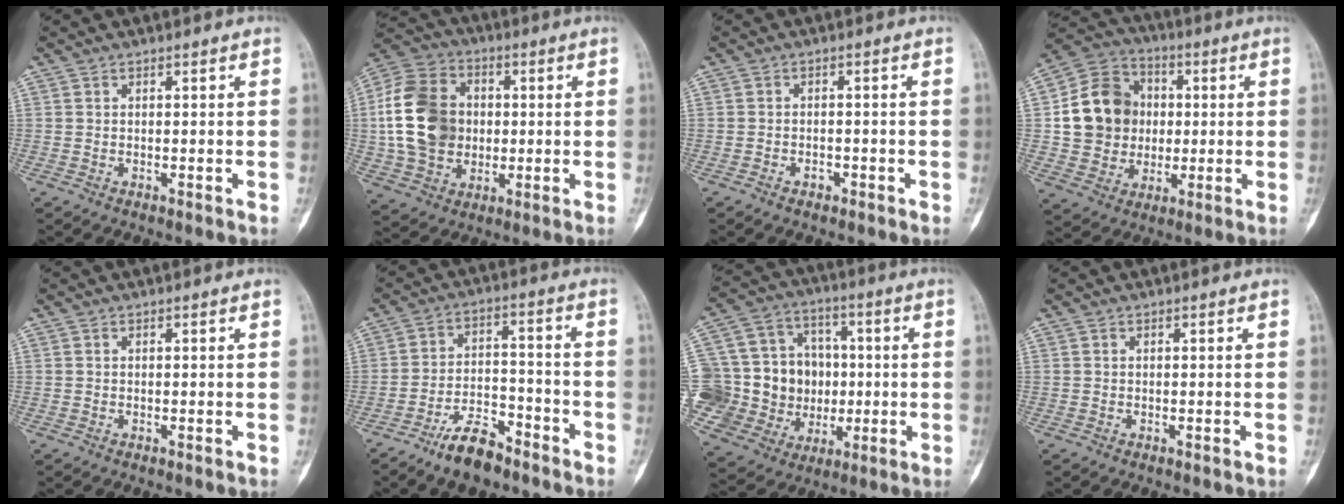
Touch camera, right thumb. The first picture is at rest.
{"total": 17.9, "force": [0.8, 14.0, 11.1], "torque": [-0.194, 0.016, 0.014]}
{"total": 1.6, "force": [-1.0, 1.2, 0.5], "torque": [-0.003, 0.008, -0.016]}
{"total": 15.7, "force": [1.2, 13.8, 7.5], "torque": [-0.101, 0.017, 0.025]}
{"total": 0.0}
{"total": 9.6, "force": [-7.2, 4.1, 5.0], "torque": [-0.070, 0.053, -0.131]}
{"total": 26.9, "force": [-1.8, 21.8, 15.7], "torque": [-0.319, 0.042, -0.010]}
{"total": 0.0}